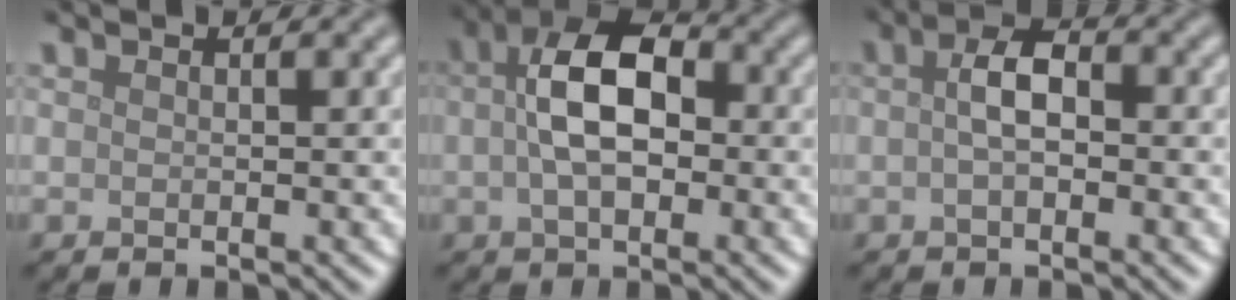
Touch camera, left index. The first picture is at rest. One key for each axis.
{"total": 7.0, "fx": 0.4, "fy": 3.9, "fz": 5.9, "tx": -0.111, "ty": 0.015, "tz": -0.003}
{"total": 3.0, "fx": -0.1, "fy": 1.3, "fz": 2.7, "tx": -0.050, "ty": 0.007, "tz": -0.008}